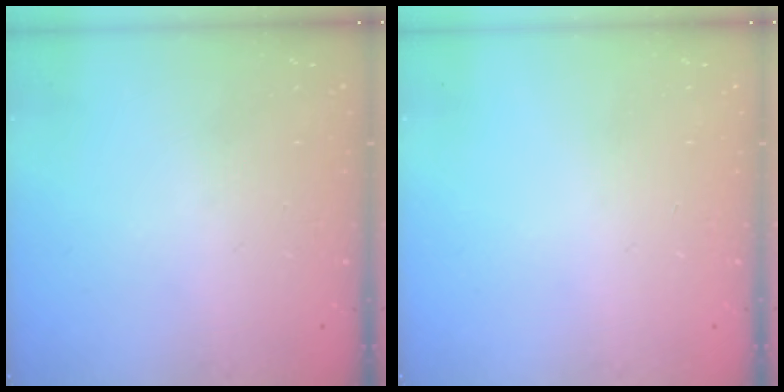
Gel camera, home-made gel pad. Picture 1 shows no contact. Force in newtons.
{"total": 0.0}